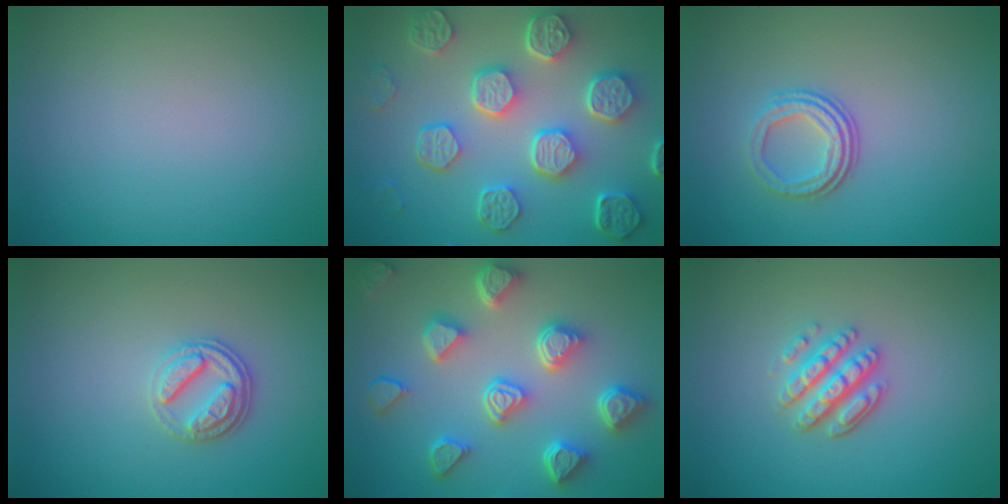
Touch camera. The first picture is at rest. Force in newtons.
{"total": 8.1, "press": 6.1, "slide": 5.4}
{"total": 3.2, "press": 2.3, "slide": 2.1}
{"total": 2.8, "press": 2.6, "slide": 1.1}
{"total": 7.2, "press": 5.8, "slide": 4.3}
{"total": 3.5, "press": 3.0, "slide": 1.7}